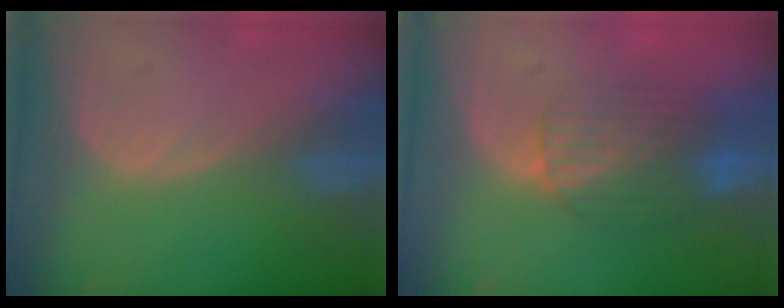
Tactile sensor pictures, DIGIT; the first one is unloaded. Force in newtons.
{"total": 8.2, "press": 7.3, "slide": 3.9}